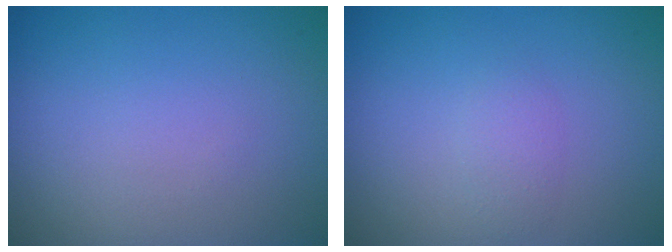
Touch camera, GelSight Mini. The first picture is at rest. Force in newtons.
{"total": 1.2, "press": 1.2, "slide": 0.0}